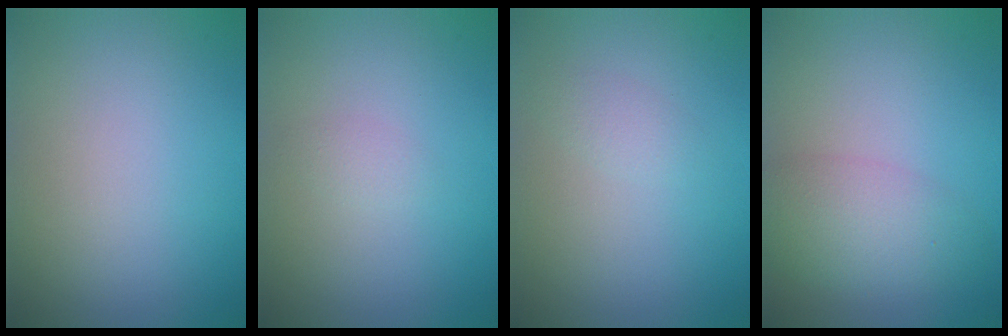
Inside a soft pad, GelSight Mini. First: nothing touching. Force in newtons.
{"total": 0.8, "press": 0.8, "slide": 0.1}
{"total": 1.1, "press": 1.1, "slide": 0.0}
{"total": 4.0, "press": 4.0, "slide": 0.2}